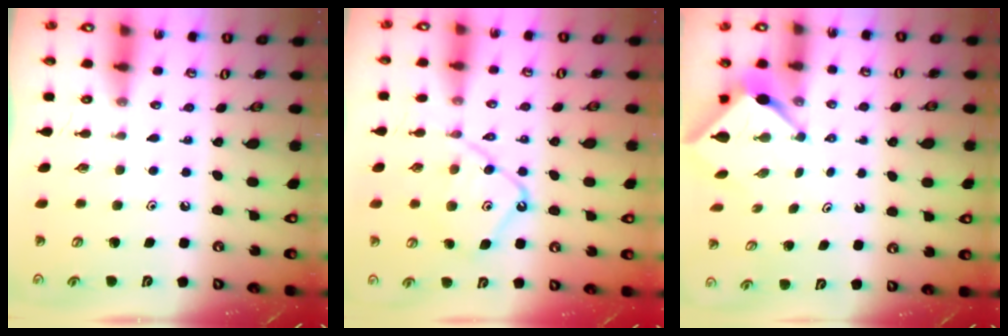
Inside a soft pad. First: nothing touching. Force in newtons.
{"total": 12.5, "press": 12.5, "slide": 1.2}
{"total": 3.4, "press": 3.4, "slide": 0.1}